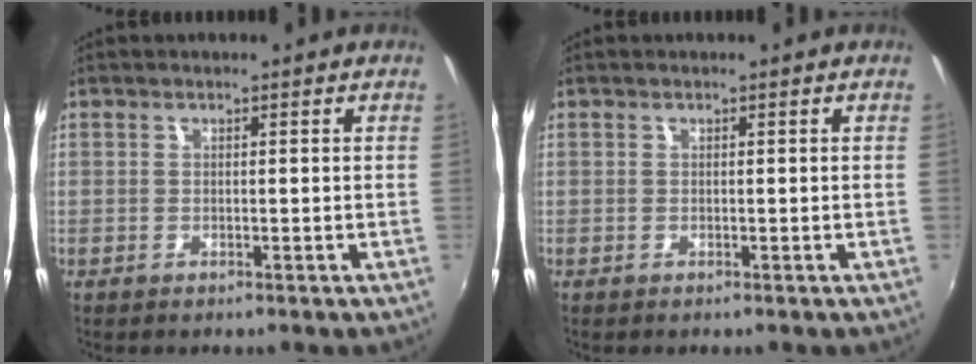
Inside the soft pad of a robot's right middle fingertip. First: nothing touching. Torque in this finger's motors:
{"motor_torque": [0.00, 0.00, 0.00, 0.00]}